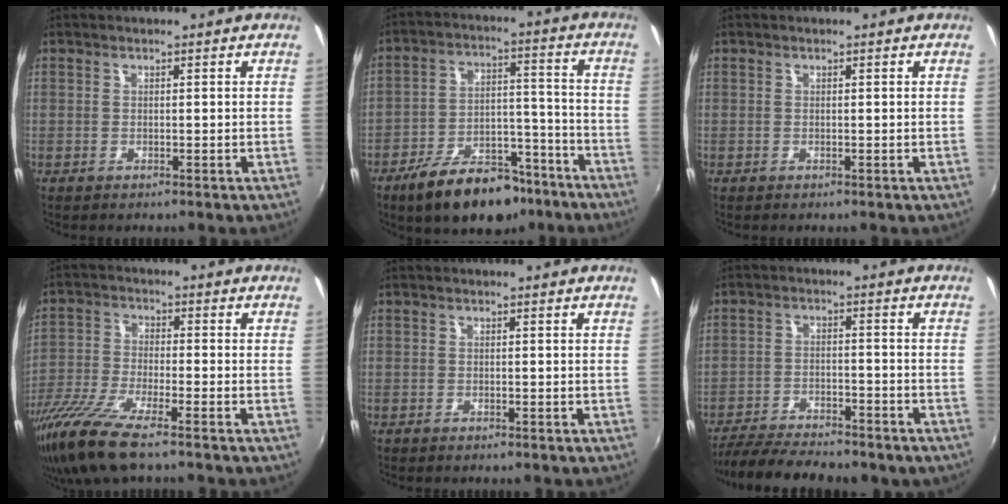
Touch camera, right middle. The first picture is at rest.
{"total": 16.0, "force": [-11.3, 7.9, 8.1], "torque": [-0.150, 0.016, -0.163]}
{"total": 0.0}
{"total": 12.8, "force": [-9.4, 1.9, 8.5], "torque": [-0.192, -0.040, -0.183]}
{"total": 0.5, "force": [-0.5, 0.2, 0.1], "torque": [-0.003, -0.003, -0.011]}
{"total": 14.9, "force": [-12.5, 4.1, 7.1], "torque": [-0.151, -0.029, -0.190]}